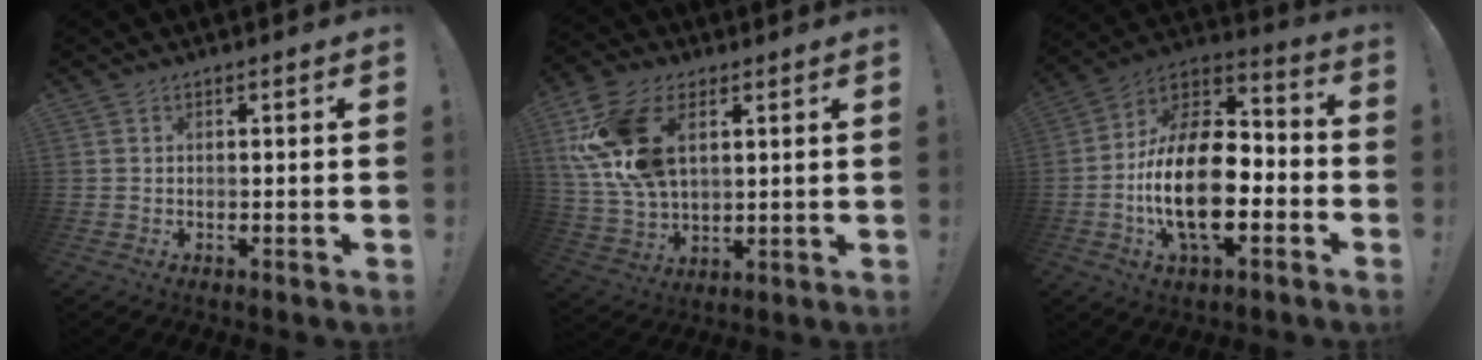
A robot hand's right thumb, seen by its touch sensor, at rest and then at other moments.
{"total": 19.5, "force": [6.4, 12.5, 13.5], "torque": [-0.270, -0.019, 0.121]}
{"total": 23.1, "force": [-5.0, 12.3, 18.9], "torque": [-0.360, 0.020, -0.081]}